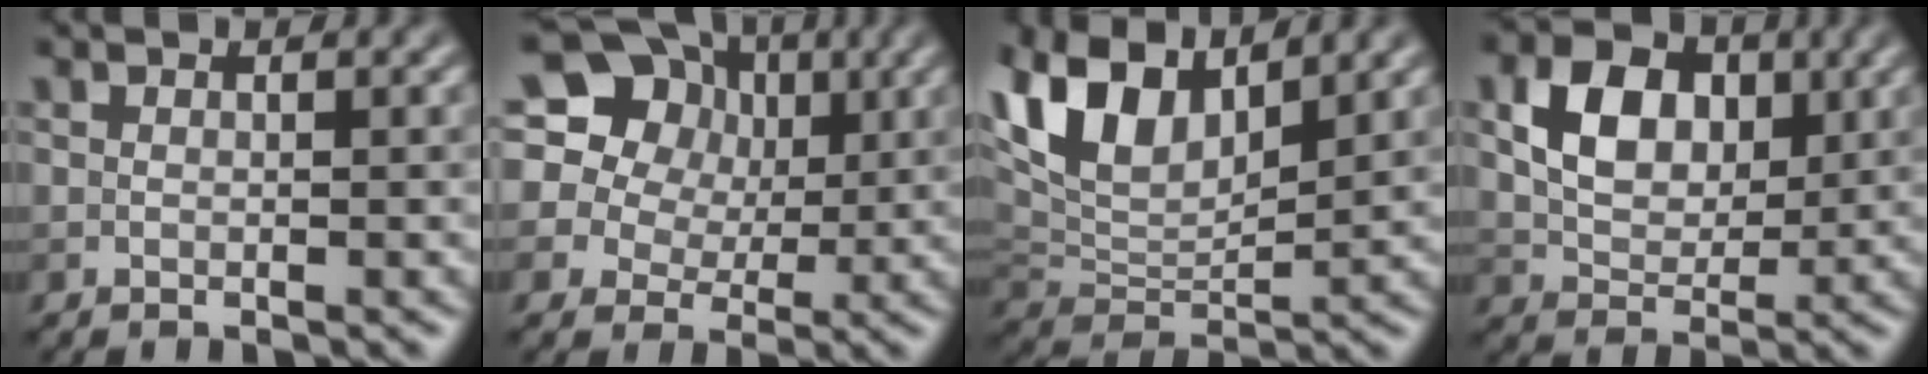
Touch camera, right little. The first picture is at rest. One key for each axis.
{"total": 19.5, "fx": 8.3, "fy": 15.7, "fz": 8.1, "tx": -0.195, "ty": 0.061, "tz": 0.123}
{"total": 9.1, "fx": 5.2, "fy": 4.3, "fz": 6.2, "tx": -0.140, "ty": 0.015, "tz": 0.096}
{"total": 5.9, "fx": 1.7, "fy": 4.2, "fz": 3.8, "tx": -0.070, "ty": 0.002, "tz": 0.027}